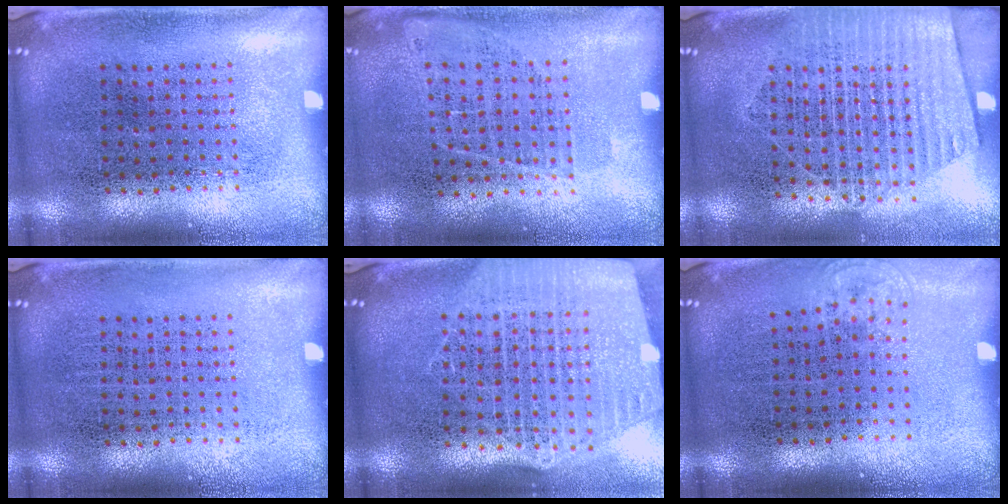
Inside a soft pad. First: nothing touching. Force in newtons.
{"total": 0.9, "press": 0.7, "slide": 0.5}
{"total": 1.6, "press": 1.5, "slide": 0.7}
{"total": 0.0}
{"total": 2.6, "press": 2.2, "slide": 1.4}
{"total": 0.6, "press": 0.5, "slide": 0.3}